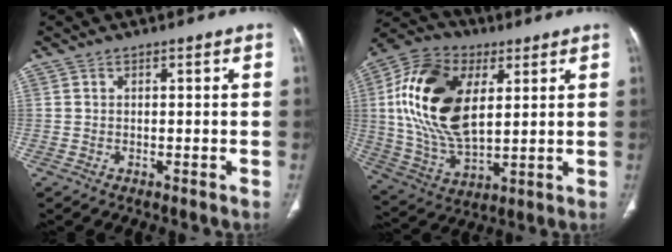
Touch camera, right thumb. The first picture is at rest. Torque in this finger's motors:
{"motor_torque": [-0.40, 1.51, 2.04, 0.49, 0.27]}